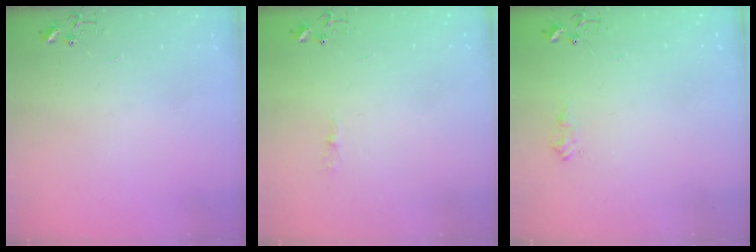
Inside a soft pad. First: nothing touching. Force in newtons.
{"total": 4.7, "press": 4.6, "slide": 0.6}
{"total": 6.8, "press": 6.8, "slide": 0.8}